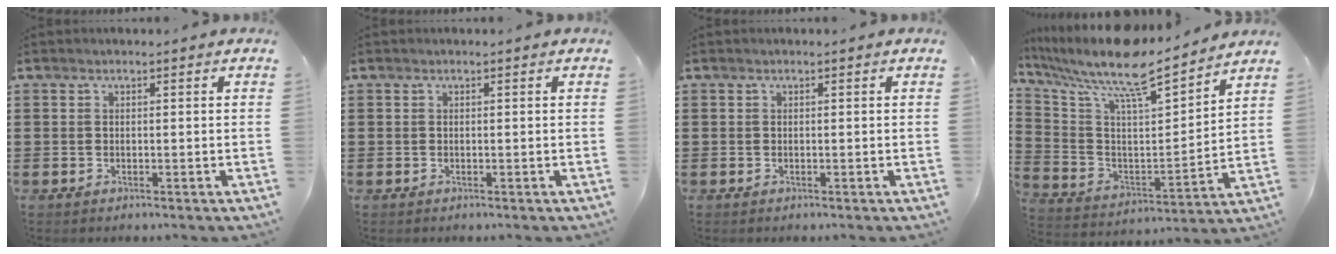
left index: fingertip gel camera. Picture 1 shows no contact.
{"total": 0.0}
{"total": 0.0}
{"total": 10.6, "force": [9.0, 1.3, 5.4], "torque": [-0.135, -0.070, 0.146]}